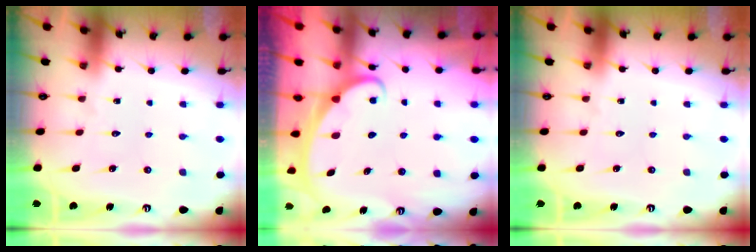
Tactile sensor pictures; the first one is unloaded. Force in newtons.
{"total": 2.6, "press": 2.6, "slide": 0.4}
{"total": 0.0}